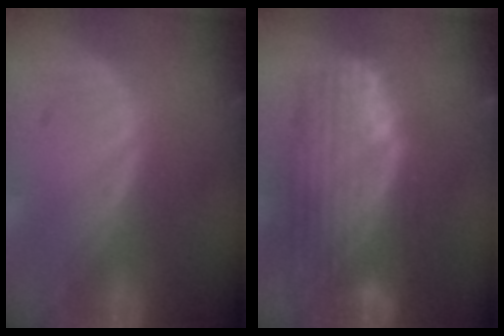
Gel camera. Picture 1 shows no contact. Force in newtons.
{"total": 11.5, "press": 9.8, "slide": 6.0}